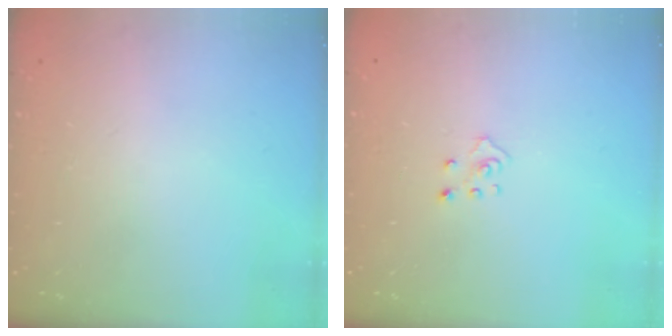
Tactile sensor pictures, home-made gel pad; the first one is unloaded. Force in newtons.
{"total": 2.7, "press": 2.7, "slide": 0.2}